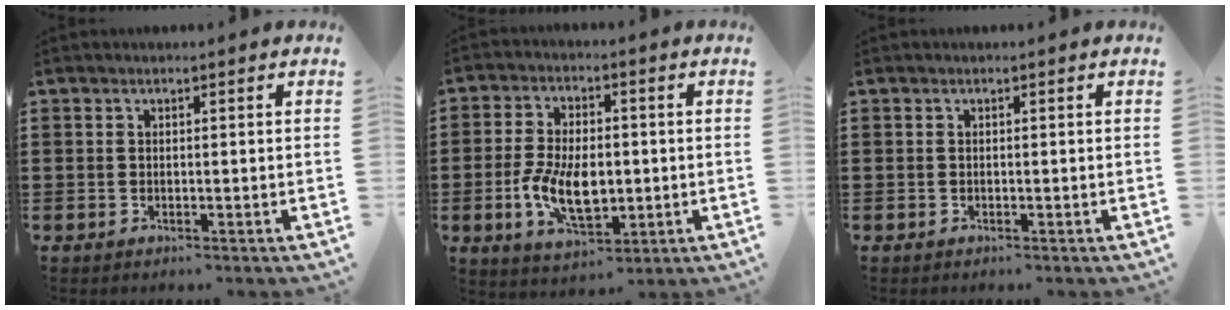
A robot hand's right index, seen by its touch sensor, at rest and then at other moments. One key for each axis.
{"total": 9.3, "fx": -1.4, "fy": 5.3, "fz": 7.5, "tx": -0.157, "ty": 0.001, "tz": -0.031}
{"total": 0.0}